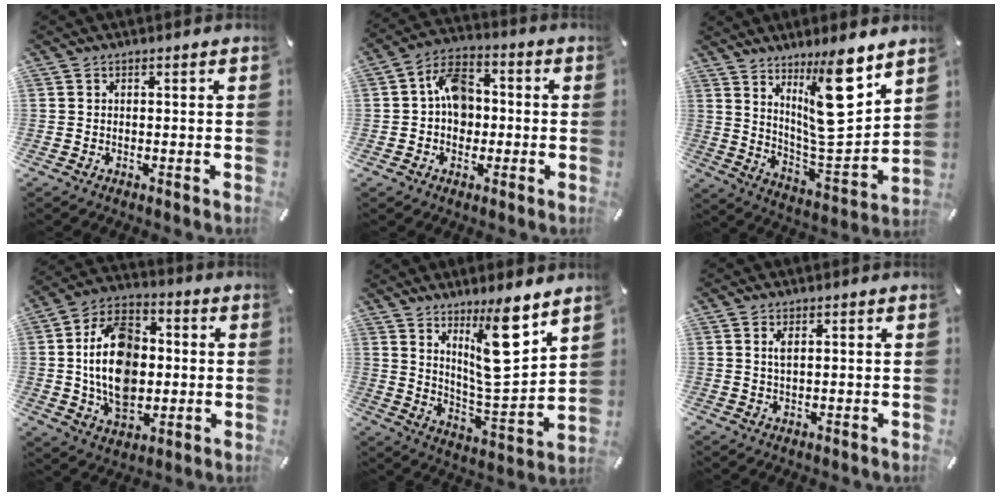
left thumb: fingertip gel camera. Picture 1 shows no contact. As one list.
[{"total": 9.8, "force": [0.1, 7.6, 6.3], "torque": [-0.110, 0.019, 0.008]}, {"total": 17.5, "force": [10.4, 4.9, 13.2], "torque": [-0.201, -0.075, 0.166]}, {"total": 17.8, "force": [-0.1, 12.7, 12.5], "torque": [-0.237, 0.010, -0.003]}, {"total": 15.6, "force": [9.2, 4.5, 11.8], "torque": [-0.170, -0.060, 0.153]}, {"total": 2.0, "force": [0.7, 0.6, 1.8], "torque": [-0.037, 0.003, 0.010]}]